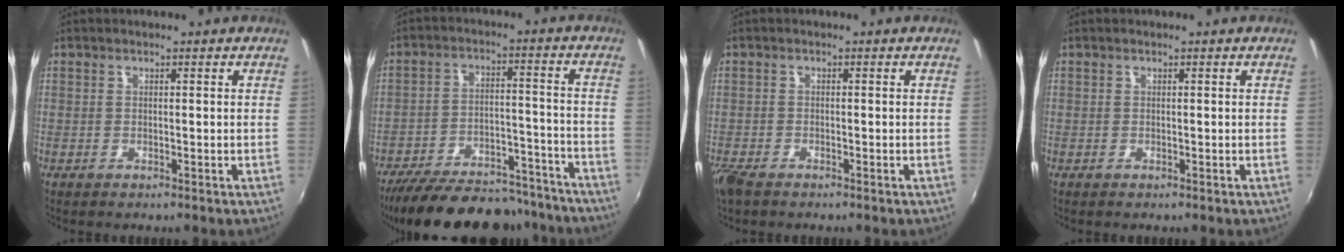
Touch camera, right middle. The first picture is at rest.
{"total": 26.2, "force": [-22.6, 8.3, 10.2], "torque": [-0.197, 0.009, -0.300]}
{"total": 3.8, "force": [-3.0, 1.3, 2.0], "torque": [-0.053, -0.016, -0.062]}
{"total": 0.0}